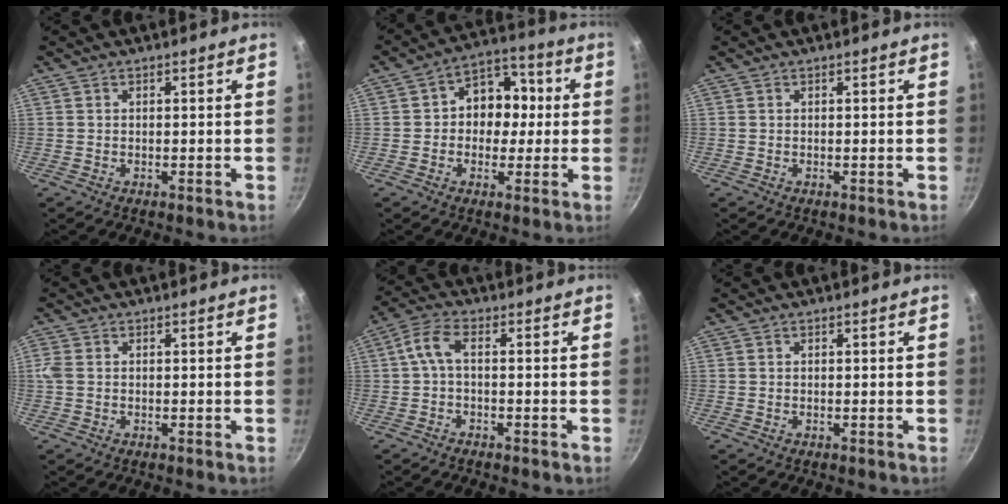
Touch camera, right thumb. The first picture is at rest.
{"total": 10.6, "force": [0.3, 8.6, 6.3], "torque": [-0.031, 0.025, -0.011]}
{"total": 0.0}
{"total": 2.1, "force": [0.1, 1.6, 1.4], "torque": [-0.032, 0.002, 0.000]}
{"total": 4.5, "force": [-0.8, 1.7, 4.0], "torque": [-0.105, 0.019, -0.025]}
{"total": 0.0}